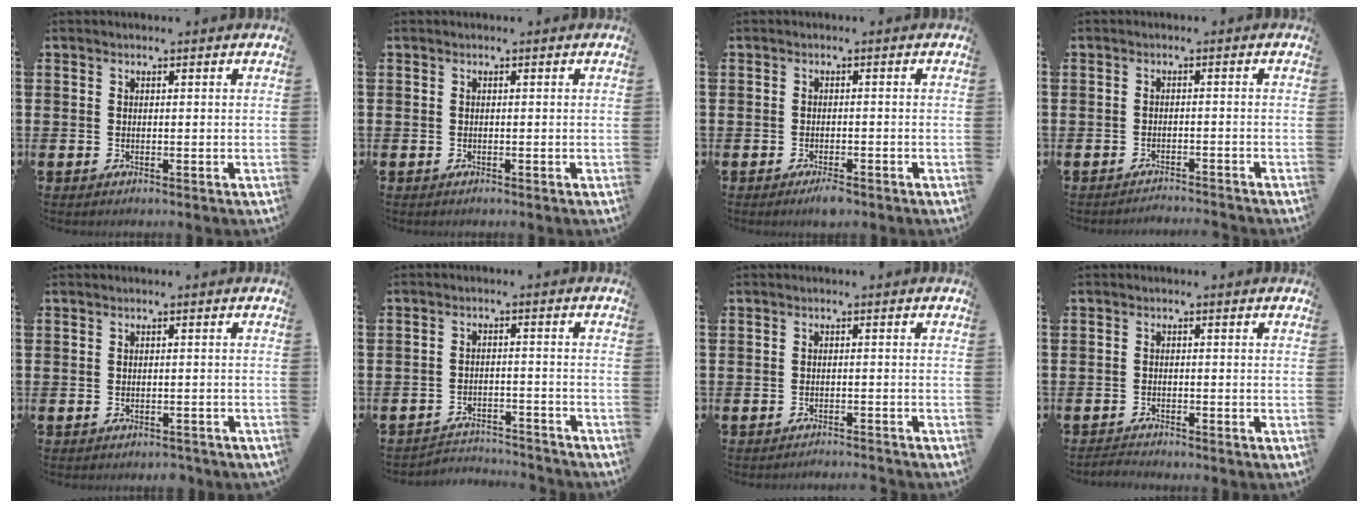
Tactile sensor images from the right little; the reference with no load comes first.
{"total": 0.0}
{"total": 1.4, "force": [-1.2, 0.4, 0.7], "torque": [-0.014, 0.001, -0.024]}
{"total": 1.5, "force": [-1.5, -0.2, -0.2], "torque": [0.000, 0.005, -0.032]}
{"total": 0.8, "force": [-0.8, 0.1, 0.1], "torque": [-0.004, -0.001, -0.015]}
{"total": 3.0, "force": [-3.0, 0.2, -0.2], "torque": [-0.004, 0.002, -0.065]}
{"total": 1.2, "force": [-1.2, -0.2, -0.1], "torque": [0.000, 0.003, -0.025]}
{"total": 1.2, "force": [-1.2, 0.0, 0.0], "torque": [-0.003, 0.001, -0.025]}